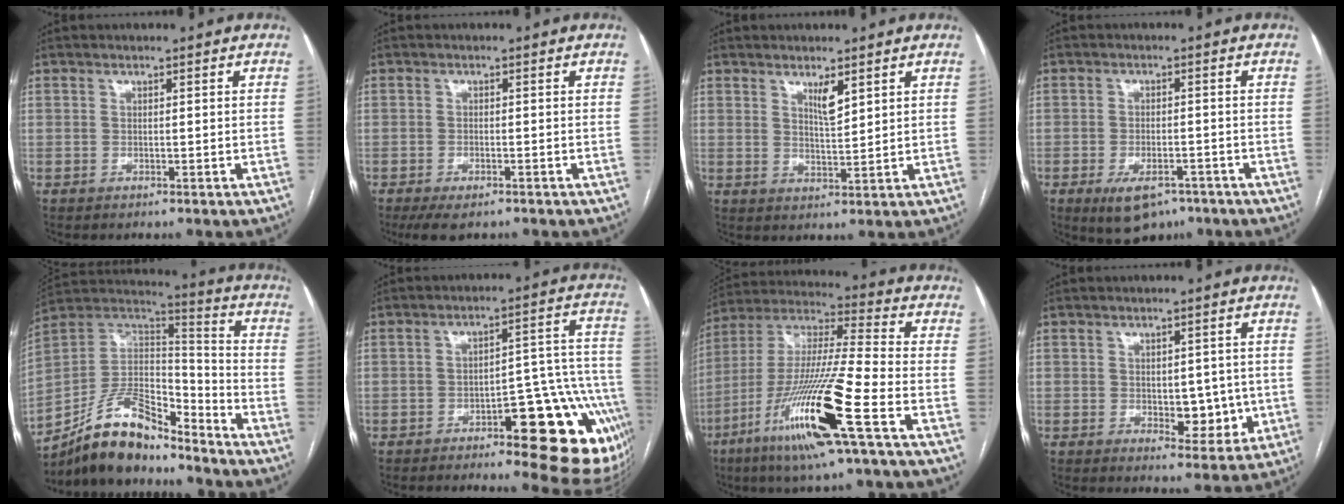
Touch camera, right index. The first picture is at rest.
{"total": 4.5, "force": [-3.2, 1.6, 2.7], "torque": [-0.046, -0.012, -0.046]}
{"total": 3.3, "force": [2.0, 0.5, 2.5], "torque": [-0.047, -0.007, 0.039]}
{"total": 7.0, "force": [-4.3, 3.3, 4.4], "torque": [-0.076, -0.009, -0.059]}
{"total": 16.7, "force": [-13.8, 5.6, 7.6], "torque": [-0.134, 0.041, -0.246]}
{"total": 20.0, "force": [-8.9, 5.5, 17.0], "torque": [-0.118, 0.036, -0.106]}
{"total": 19.7, "force": [-9.0, 0.3, 17.6], "torque": [-0.375, -0.037, -0.175]}
{"total": 6.3, "force": [-0.6, 3.4, 5.3], "torque": [-0.060, 0.000, 0.003]}